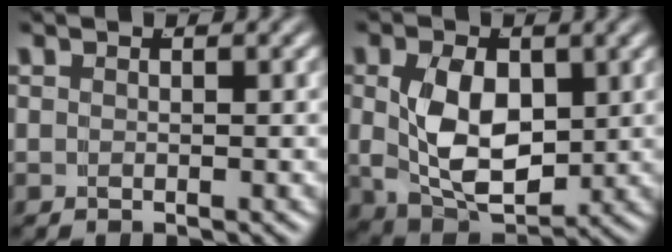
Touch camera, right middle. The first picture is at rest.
{"total": 8.3, "force": [-0.1, 5.6, 6.2], "torque": [-0.115, -0.023, 0.009]}